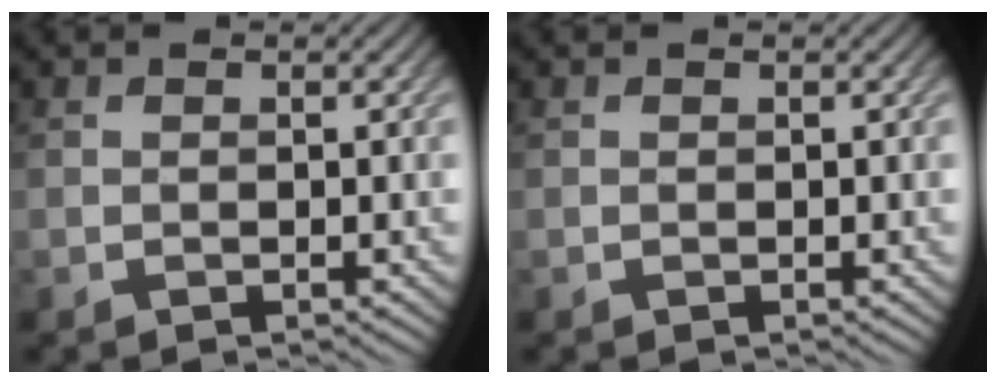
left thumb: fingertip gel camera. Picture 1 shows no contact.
{"total": 0.0}